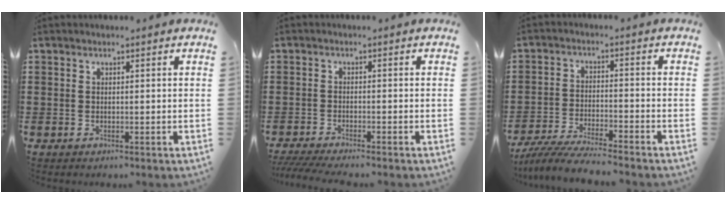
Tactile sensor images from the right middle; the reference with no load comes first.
{"total": 2.9, "force": [-2.7, 0.0, 1.1], "torque": [-0.034, -0.009, -0.057]}
{"total": 6.3, "force": [-5.9, 0.1, 2.1], "torque": [-0.050, -0.012, -0.116]}